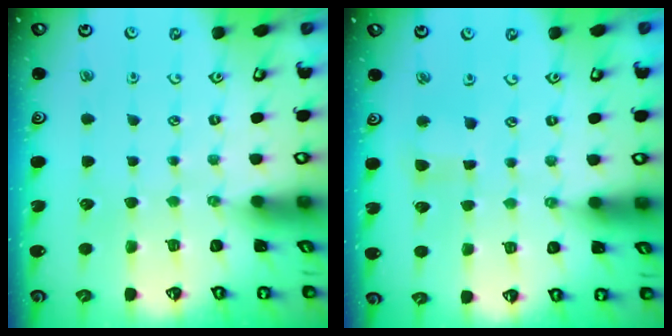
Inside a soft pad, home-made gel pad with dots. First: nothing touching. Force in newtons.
{"total": 3.9, "press": 3.8, "slide": 0.4}